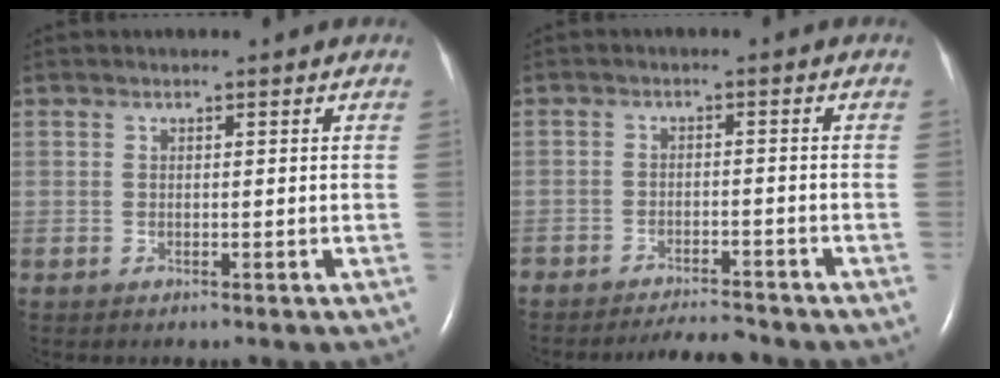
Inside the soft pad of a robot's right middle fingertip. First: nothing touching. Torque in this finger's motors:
{"motor_torque": [-0.18, -0.26, 0.03, 0.01]}